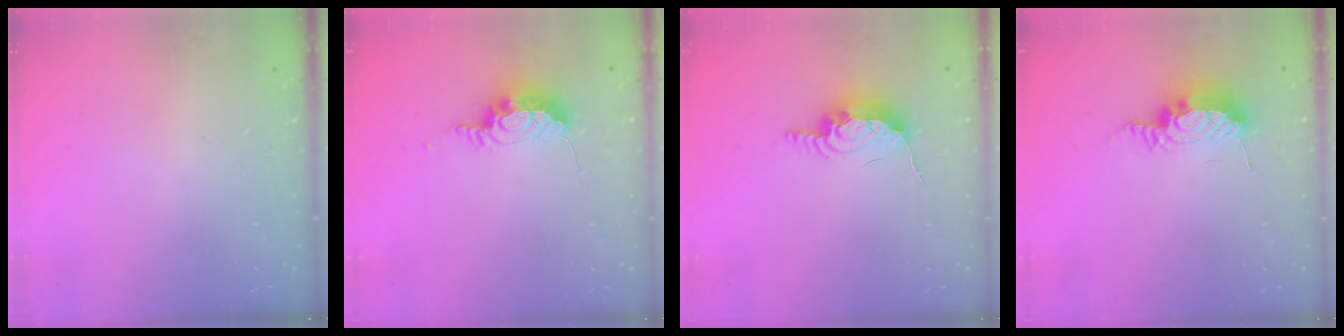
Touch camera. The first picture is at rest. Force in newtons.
{"total": 9.1, "press": 8.6, "slide": 3.0}
{"total": 10.3, "press": 10.2, "slide": 0.9}
{"total": 9.1, "press": 8.9, "slide": 2.1}